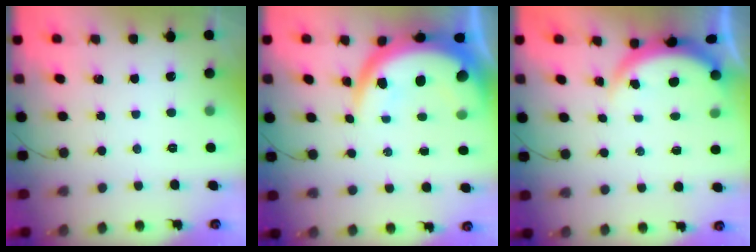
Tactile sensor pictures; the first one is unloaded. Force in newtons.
{"total": 12.7, "press": 12.7, "slide": 1.0}
{"total": 3.9, "press": 3.6, "slide": 1.5}